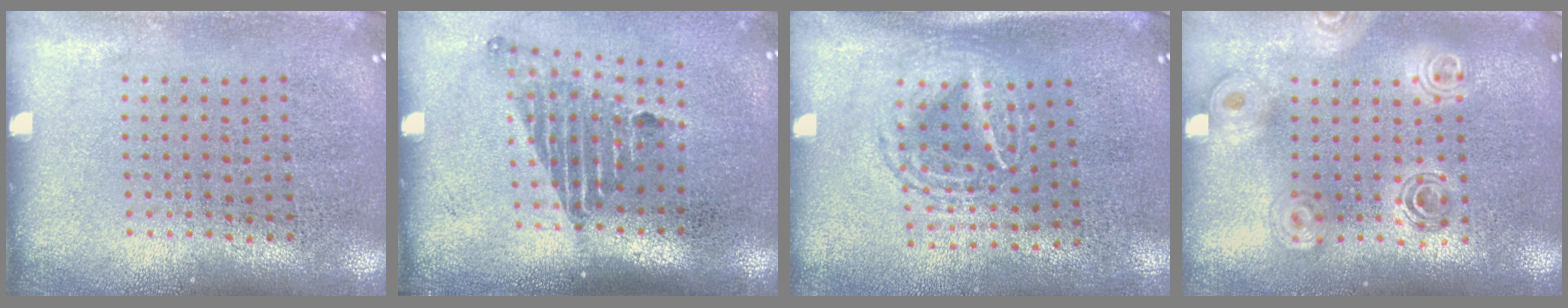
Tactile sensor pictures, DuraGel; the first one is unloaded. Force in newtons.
{"total": 1.6, "press": 1.2, "slide": 1.1}
{"total": 1.6, "press": 1.3, "slide": 0.8}
{"total": 1.7, "press": 1.5, "slide": 0.8}